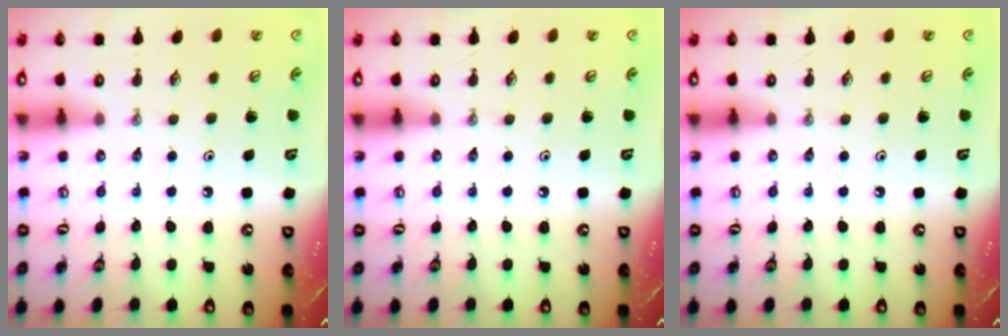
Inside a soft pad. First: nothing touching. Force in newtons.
{"total": 0.0}
{"total": 0.0}